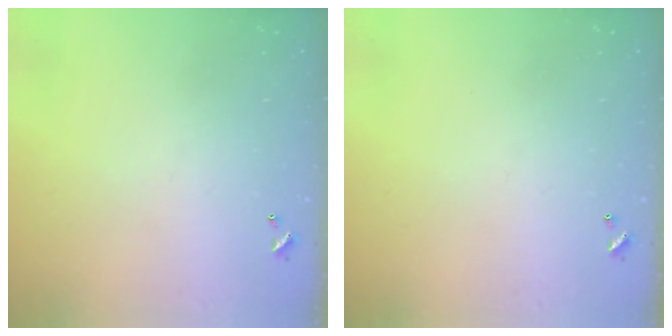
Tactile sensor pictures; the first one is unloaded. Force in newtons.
{"total": 0.0}